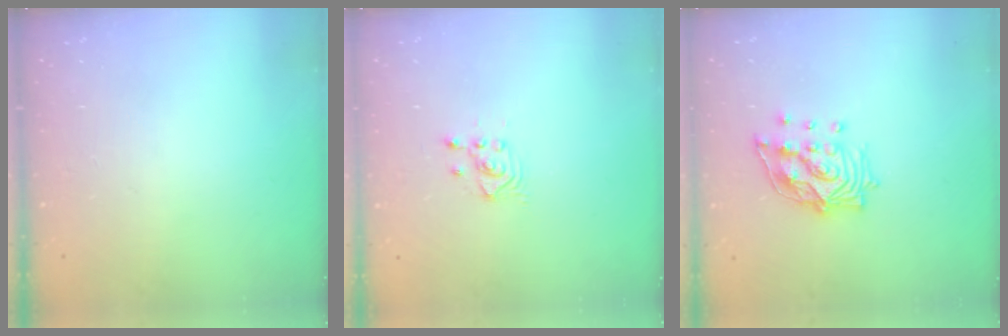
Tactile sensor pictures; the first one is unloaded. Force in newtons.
{"total": 2.7, "press": 2.7, "slide": 0.2}
{"total": 14.5, "press": 14.4, "slide": 1.6}